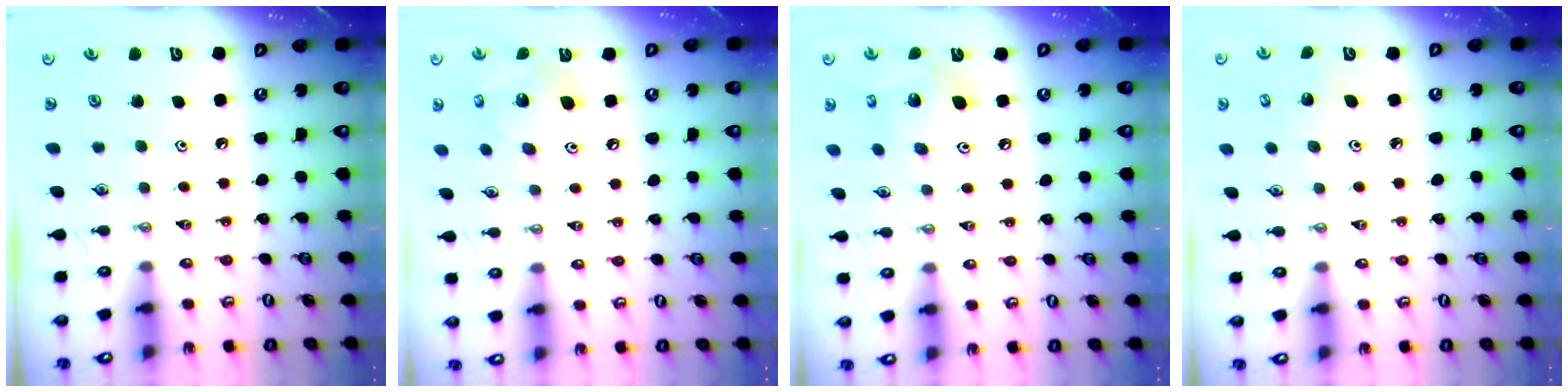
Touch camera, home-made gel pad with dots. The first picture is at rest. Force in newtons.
{"total": 14.4, "press": 14.1, "slide": 3.3}
{"total": 13.4, "press": 13.1, "slide": 3.0}
{"total": 3.0, "press": 2.9, "slide": 0.3}